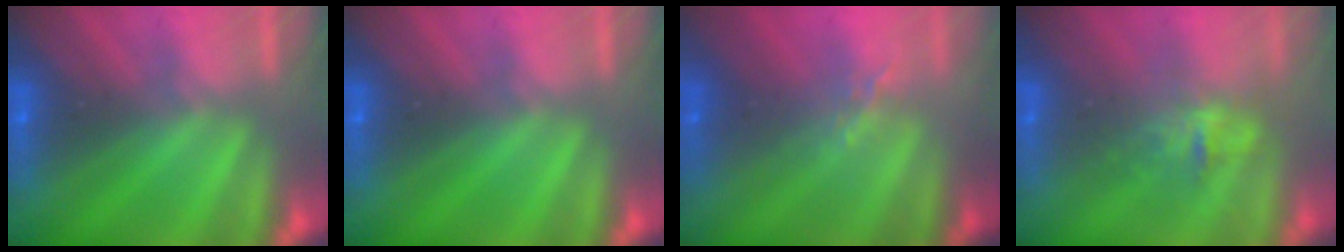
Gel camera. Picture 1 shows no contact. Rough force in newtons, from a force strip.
{"total": 0.0}
{"total": 1.3}
{"total": 2.8}